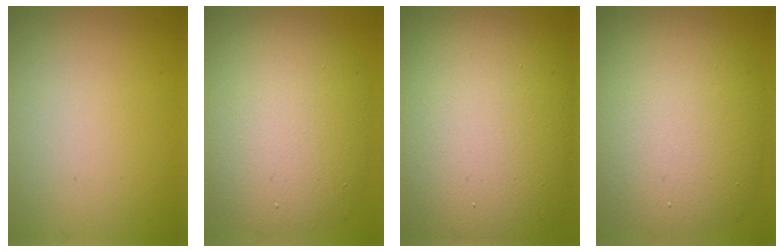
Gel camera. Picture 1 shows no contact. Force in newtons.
{"total": 10.0, "press": 10.0, "slide": 0.4}
{"total": 17.3, "press": 17.3, "slide": 1.4}
{"total": 11.4, "press": 11.4, "slide": 0.8}